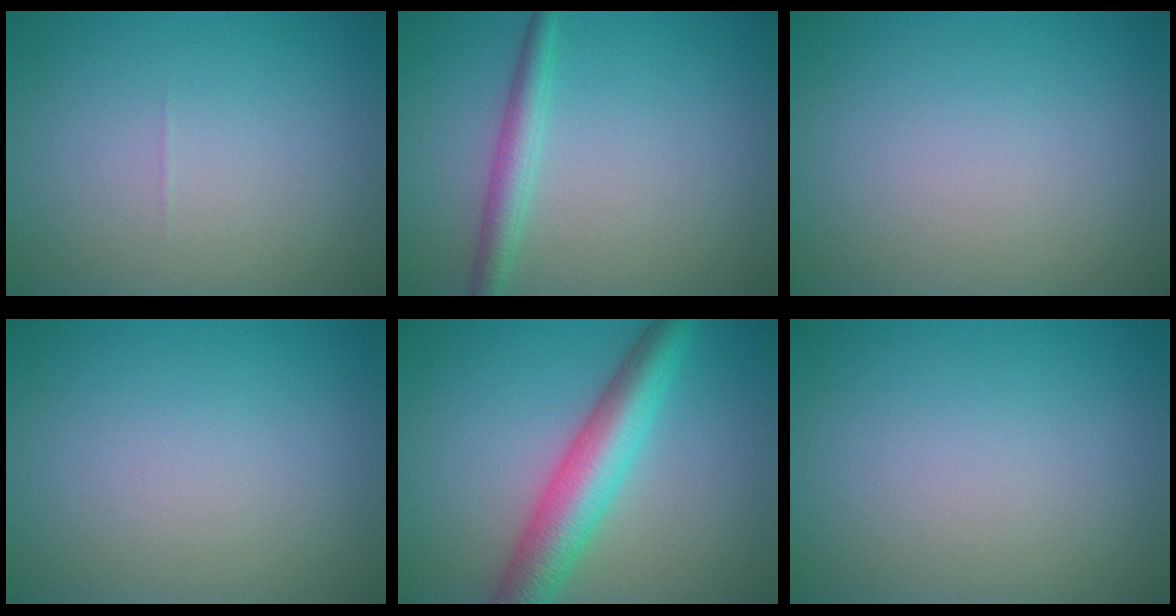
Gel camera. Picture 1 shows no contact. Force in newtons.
{"total": 2.5, "press": 2.5, "slide": 0.0}
{"total": 0.0}
{"total": 0.0}
{"total": 6.5, "press": 6.5, "slide": 0.1}
{"total": 0.0}